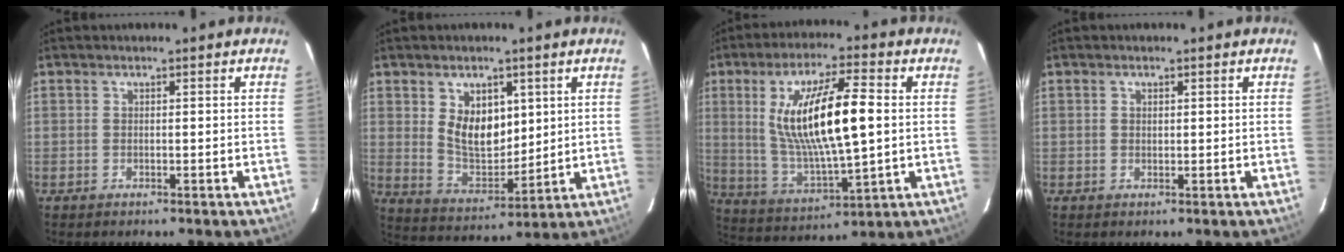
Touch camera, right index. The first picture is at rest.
{"total": 10.0, "force": [3.2, 6.3, 7.1], "torque": [-0.125, -0.003, 0.075]}
{"total": 17.6, "force": [2.4, 4.6, 16.8], "torque": [-0.314, -0.003, 0.058]}
{"total": 0.8, "force": [0.3, 0.6, 0.3], "torque": [-0.005, 0.003, 0.006]}